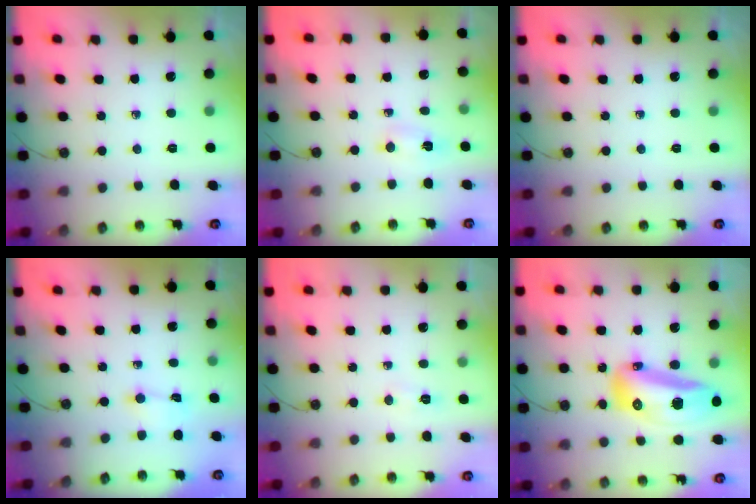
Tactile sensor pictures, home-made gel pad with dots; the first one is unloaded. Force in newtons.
{"total": 2.6, "press": 1.3, "slide": 2.2}
{"total": 0.0}
{"total": 1.2, "press": 1.0, "slide": 0.6}
{"total": 3.9, "press": 3.9, "slide": 0.5}
{"total": 28.5, "press": 22.7, "slide": 17.3}